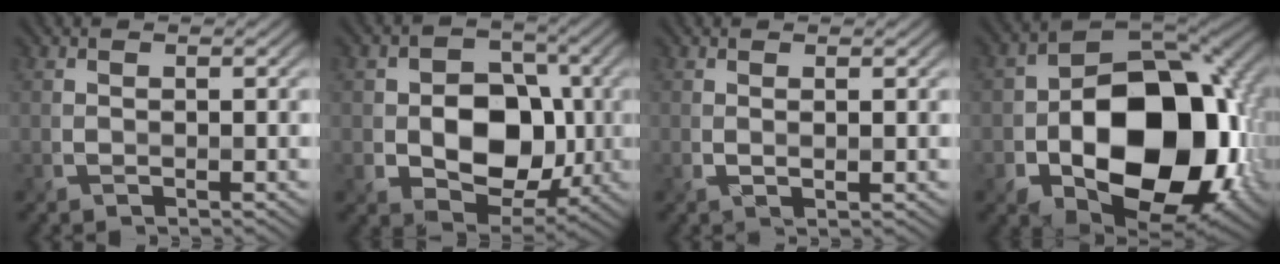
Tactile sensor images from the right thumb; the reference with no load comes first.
{"total": 10.2, "force": [-0.7, 8.0, 6.3], "torque": [-0.096, -0.004, -0.028]}
{"total": 0.7, "force": [0.4, 0.0, 0.6], "torque": [-0.013, 0.002, 0.005]}
{"total": 18.7, "force": [-3.6, 12.6, 13.3], "torque": [-0.199, -0.032, -0.049]}